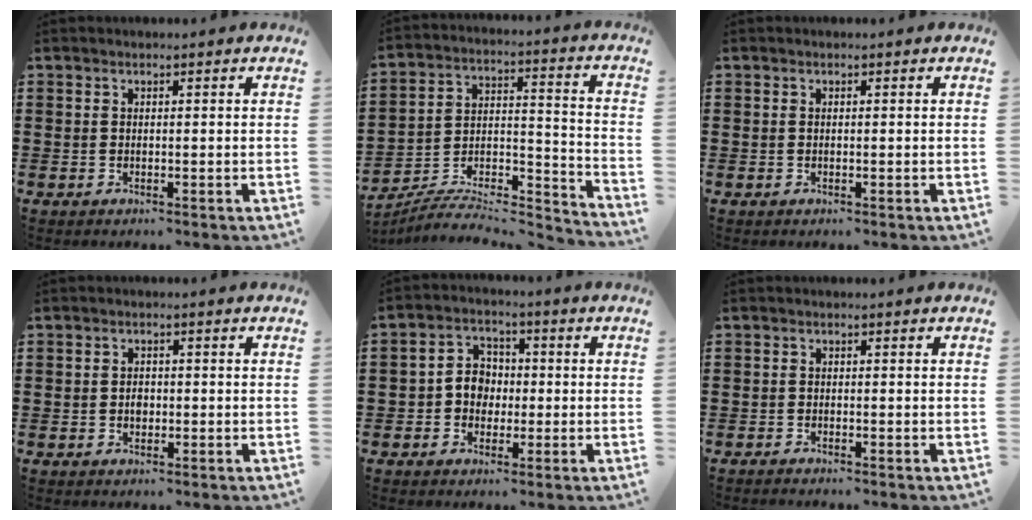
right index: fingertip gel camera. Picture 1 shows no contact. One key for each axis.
{"total": 6.6, "fx": -6.2, "fy": 1.6, "fz": 1.8, "tx": -0.027, "ty": 0.002, "tz": -0.124}
{"total": 0.0}
{"total": 1.6, "fx": -0.1, "fy": 1.2, "fz": 1.0, "tx": -0.019, "ty": 0.006, "tz": -0.003}
{"total": 4.3, "fx": -0.9, "fy": 3.9, "fz": 1.6, "tx": -0.043, "ty": 0.012, "tz": -0.020}
{"total": 0.7, "fx": -0.7, "fy": -0.1, "fz": 0.1, "tx": -0.002, "ty": -0.002, "tz": -0.014}